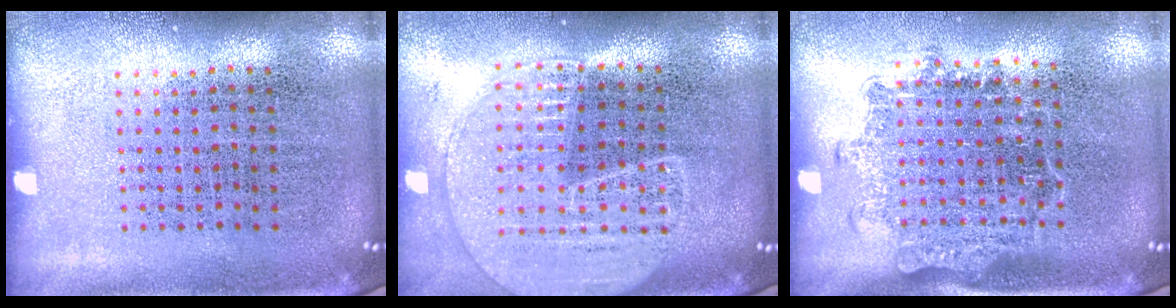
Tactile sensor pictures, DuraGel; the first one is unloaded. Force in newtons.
{"total": 1.8, "press": 1.7, "slide": 0.6}
{"total": 1.4, "press": 1.1, "slide": 0.8}